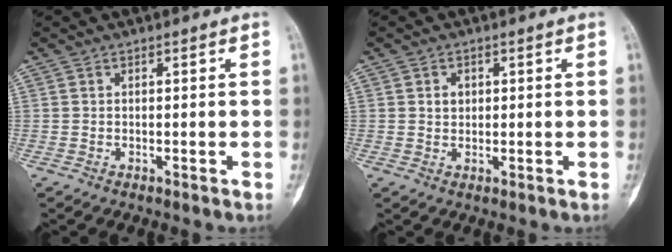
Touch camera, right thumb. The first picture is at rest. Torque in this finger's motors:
{"motor_torque": [0.16, 0.03, 0.23, -0.01, -0.07]}